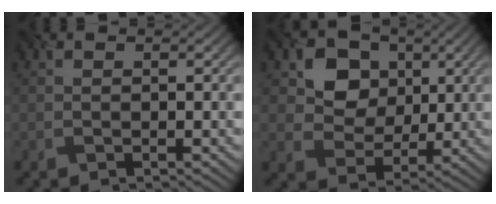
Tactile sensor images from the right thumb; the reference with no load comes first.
{"total": 7.9, "force": [3.4, 6.6, 2.6], "torque": [-0.094, 0.001, 0.069]}